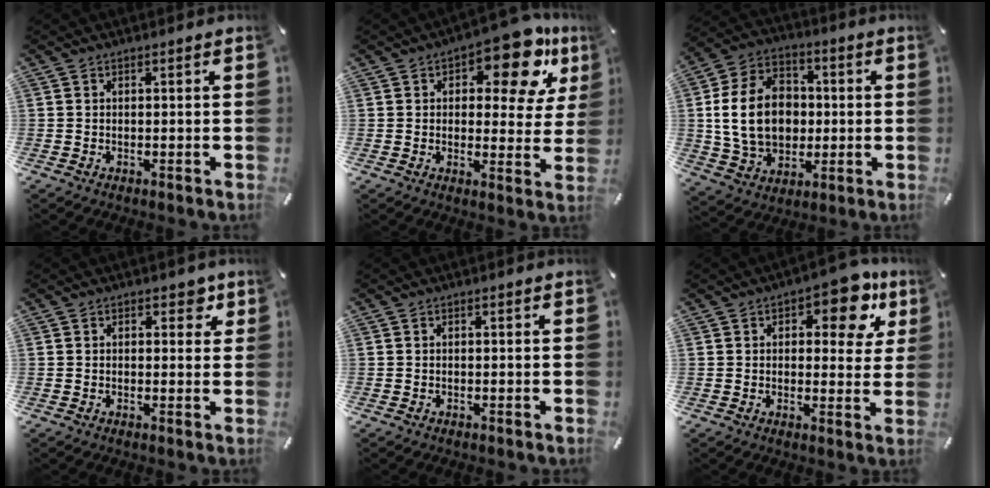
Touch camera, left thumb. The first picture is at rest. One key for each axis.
{"total": 14.3, "fx": 8.0, "fy": 6.3, "fz": 10.0, "tx": -0.130, "ty": -0.044, "tz": 0.130}
{"total": 17.1, "fx": 0.0, "fy": 13.3, "fz": 10.8, "tx": -0.233, "ty": 0.009, "tz": 0.000}
{"total": 3.5, "fx": 1.5, "fy": 2.2, "fz": 2.3, "tx": -0.011, "ty": -0.006, "tz": 0.015}
{"total": 0.0}
{"total": 10.9, "fx": 5.1, "fy": 5.5, "fz": 7.9, "tx": -0.089, "ty": -0.023, "tz": 0.080}